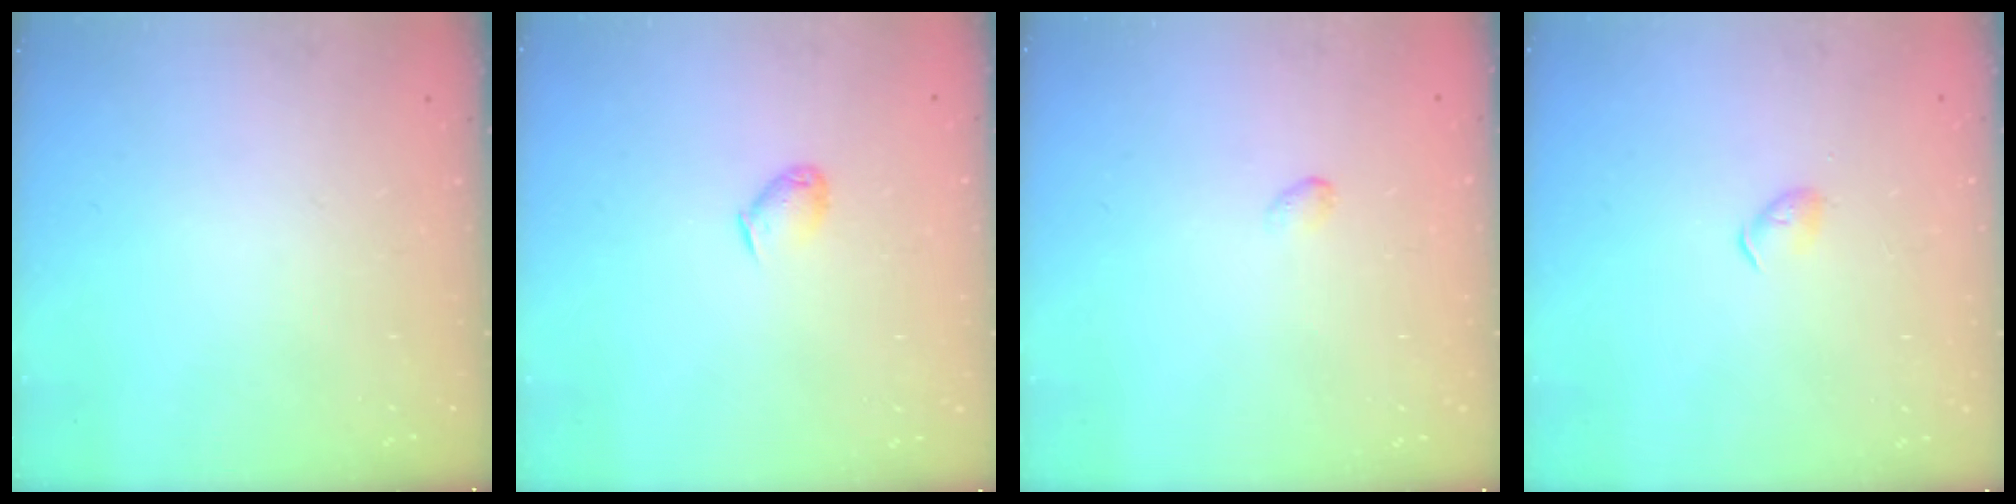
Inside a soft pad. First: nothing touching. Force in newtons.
{"total": 3.5, "press": 3.4, "slide": 0.6}
{"total": 2.6, "press": 2.5, "slide": 0.5}
{"total": 3.0, "press": 2.9, "slide": 0.6}